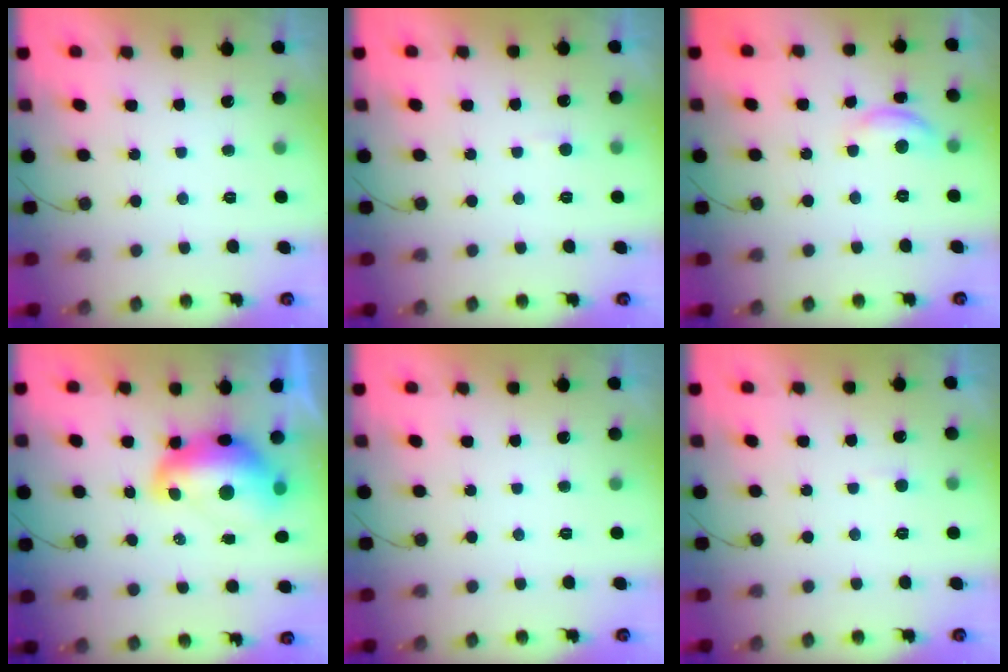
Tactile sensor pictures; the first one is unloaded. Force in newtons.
{"total": 2.3, "press": 2.3, "slide": 0.3}
{"total": 8.4, "press": 8.3, "slide": 0.4}
{"total": 12.1, "press": 12.0, "slide": 1.5}
{"total": 0.0}
{"total": 2.3, "press": 2.3, "slide": 0.3}